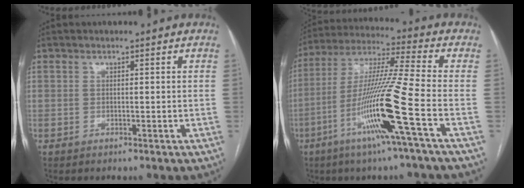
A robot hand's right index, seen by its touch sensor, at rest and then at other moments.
{"total": 16.2, "force": [-6.2, -1.9, 14.8], "torque": [-0.293, -0.017, -0.122]}